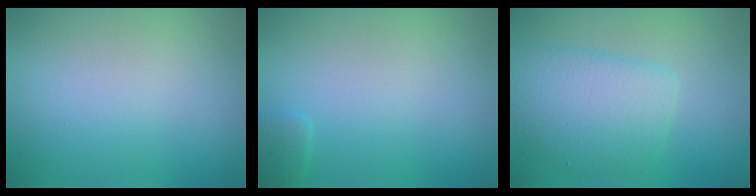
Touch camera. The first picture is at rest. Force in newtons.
{"total": 0.9, "press": 0.8, "slide": 0.1}
{"total": 4.3, "press": 4.3, "slide": 0.0}